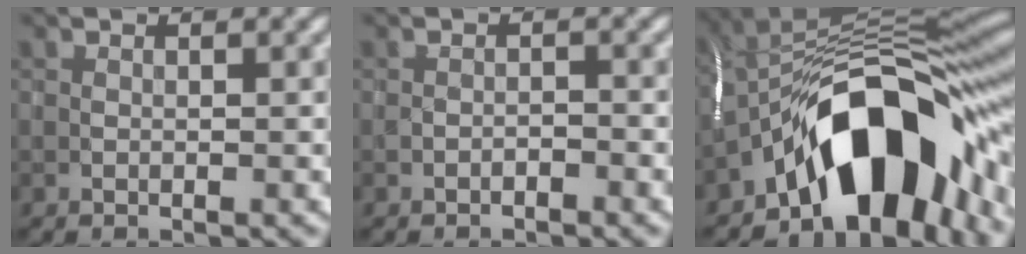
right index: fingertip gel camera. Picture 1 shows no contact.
{"total": 0.7, "force": [-0.7, 0.1, 0.1], "torque": [0.001, 0.004, -0.013]}
{"total": 13.4, "force": [-6.0, 6.0, 10.4], "torque": [-0.136, 0.025, -0.109]}